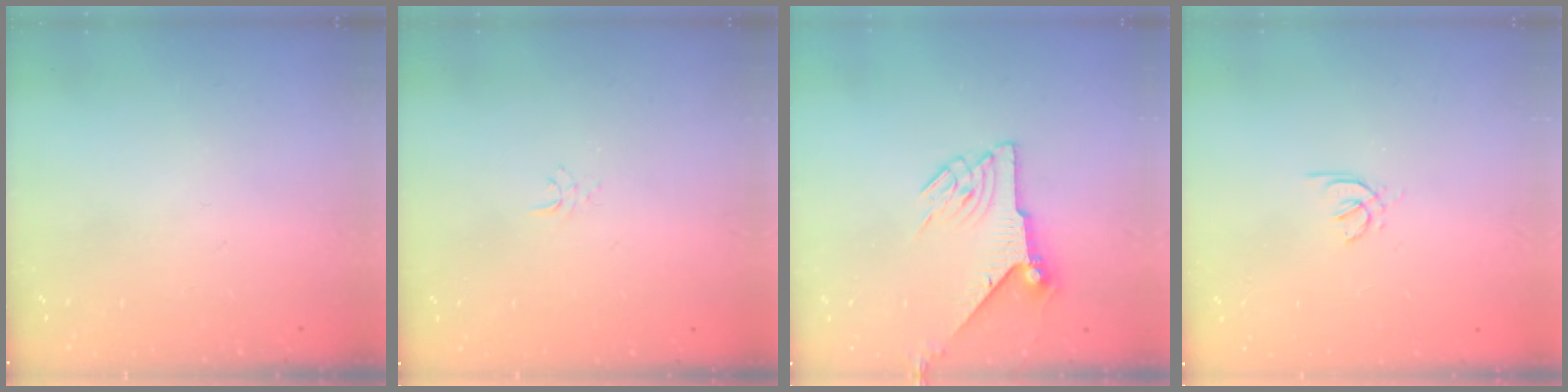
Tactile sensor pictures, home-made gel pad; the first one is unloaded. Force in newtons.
{"total": 2.9, "press": 2.9, "slide": 0.3}
{"total": 7.5, "press": 7.5, "slide": 0.3}
{"total": 1.2, "press": 1.2, "slide": 0.4}